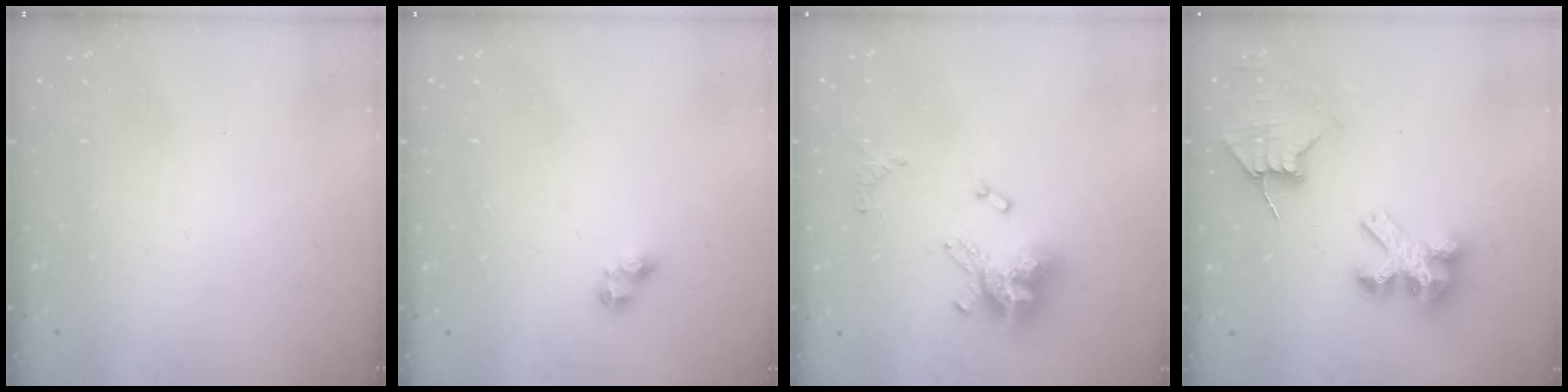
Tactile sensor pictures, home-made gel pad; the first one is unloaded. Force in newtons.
{"total": 3.2, "press": 3.2, "slide": 0.4}
{"total": 13.4, "press": 13.4, "slide": 1.3}
{"total": 7.8, "press": 7.7, "slide": 1.0}